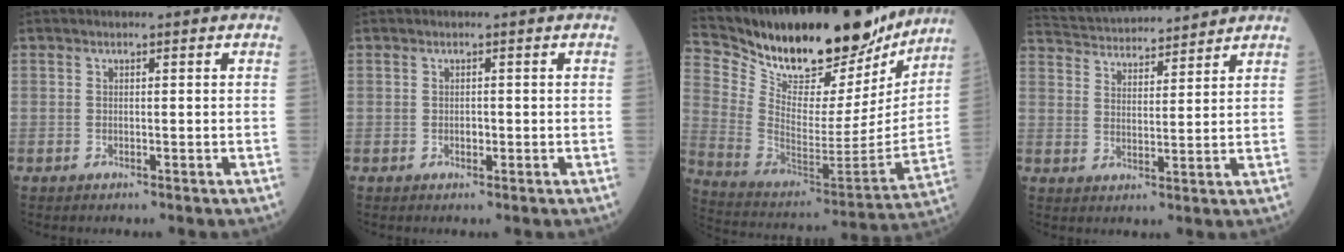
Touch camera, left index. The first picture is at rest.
{"total": 0.8, "force": [-0.2, 0.5, 0.5], "torque": [-0.009, 0.001, -0.004]}
{"total": 27.4, "force": [23.4, 7.9, 12.0], "torque": [-0.214, -0.024, 0.358]}
{"total": 14.6, "force": [13.8, 2.1, 4.1], "torque": [-0.079, 0.034, 0.222]}